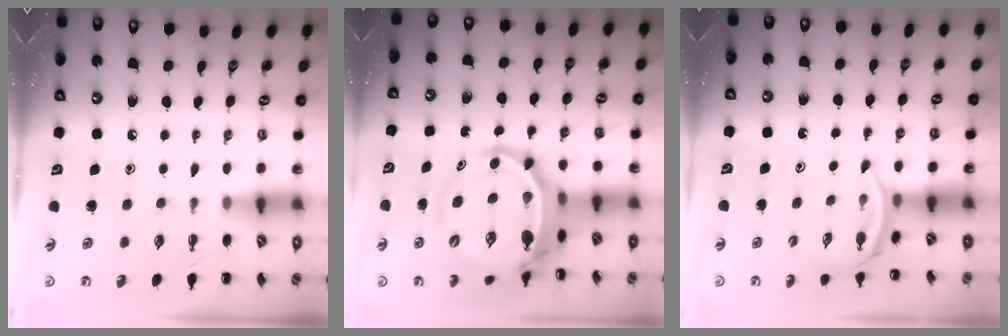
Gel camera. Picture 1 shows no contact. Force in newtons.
{"total": 7.1, "press": 6.9, "slide": 1.9}
{"total": 2.3, "press": 2.1, "slide": 0.9}